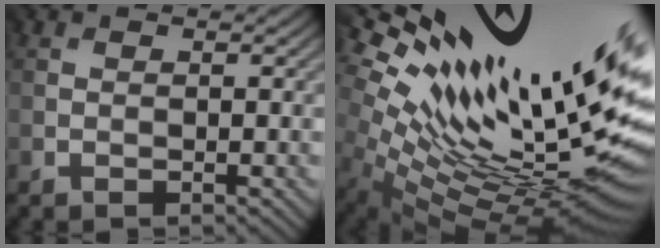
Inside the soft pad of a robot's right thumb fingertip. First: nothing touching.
{"total": 17.6, "force": [5.3, 6.5, 15.4], "torque": [-0.228, -0.003, 0.111]}